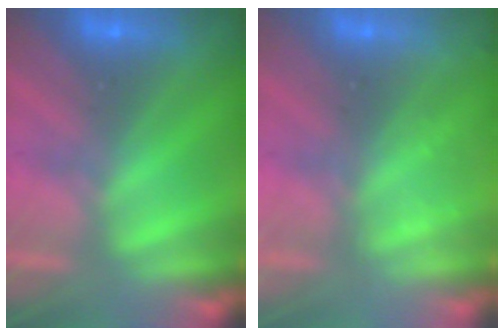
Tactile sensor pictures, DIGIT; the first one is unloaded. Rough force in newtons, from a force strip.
{"total": 2.3}